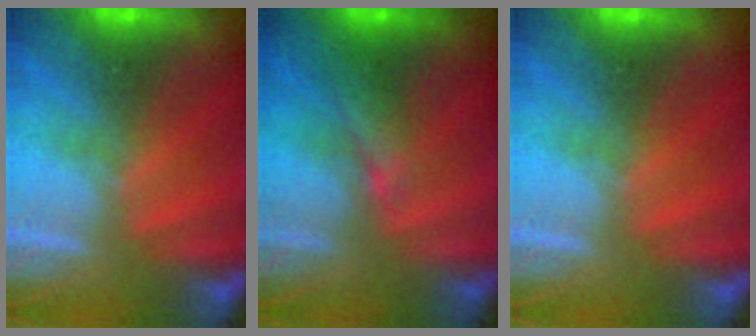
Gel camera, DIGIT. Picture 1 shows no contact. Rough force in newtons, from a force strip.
{"total": 2.3}
{"total": 0.0}